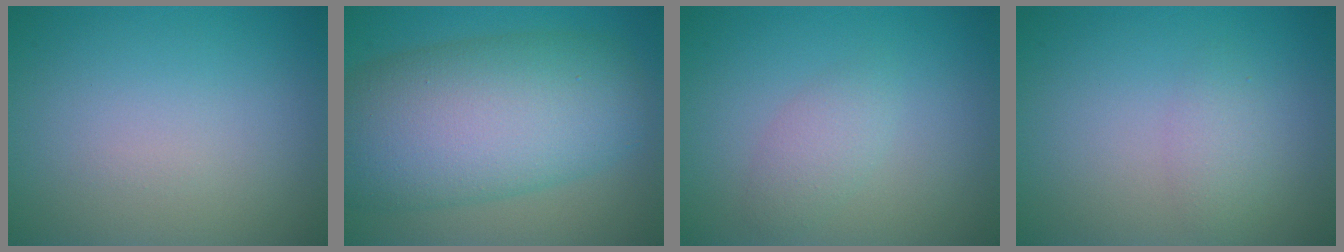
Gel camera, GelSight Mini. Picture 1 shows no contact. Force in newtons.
{"total": 12.0, "press": 12.0, "slide": 0.5}
{"total": 1.8, "press": 1.8, "slide": 0.1}
{"total": 1.6, "press": 1.5, "slide": 0.2}